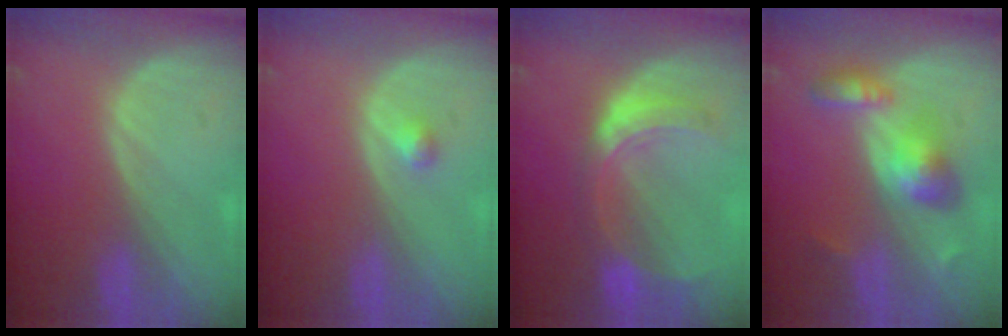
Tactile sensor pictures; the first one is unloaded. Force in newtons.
{"total": 1.1, "press": 1.1, "slide": 0.1}
{"total": 7.9, "press": 7.0, "slide": 3.7}
{"total": 6.2, "press": 6.1, "slide": 1.0}